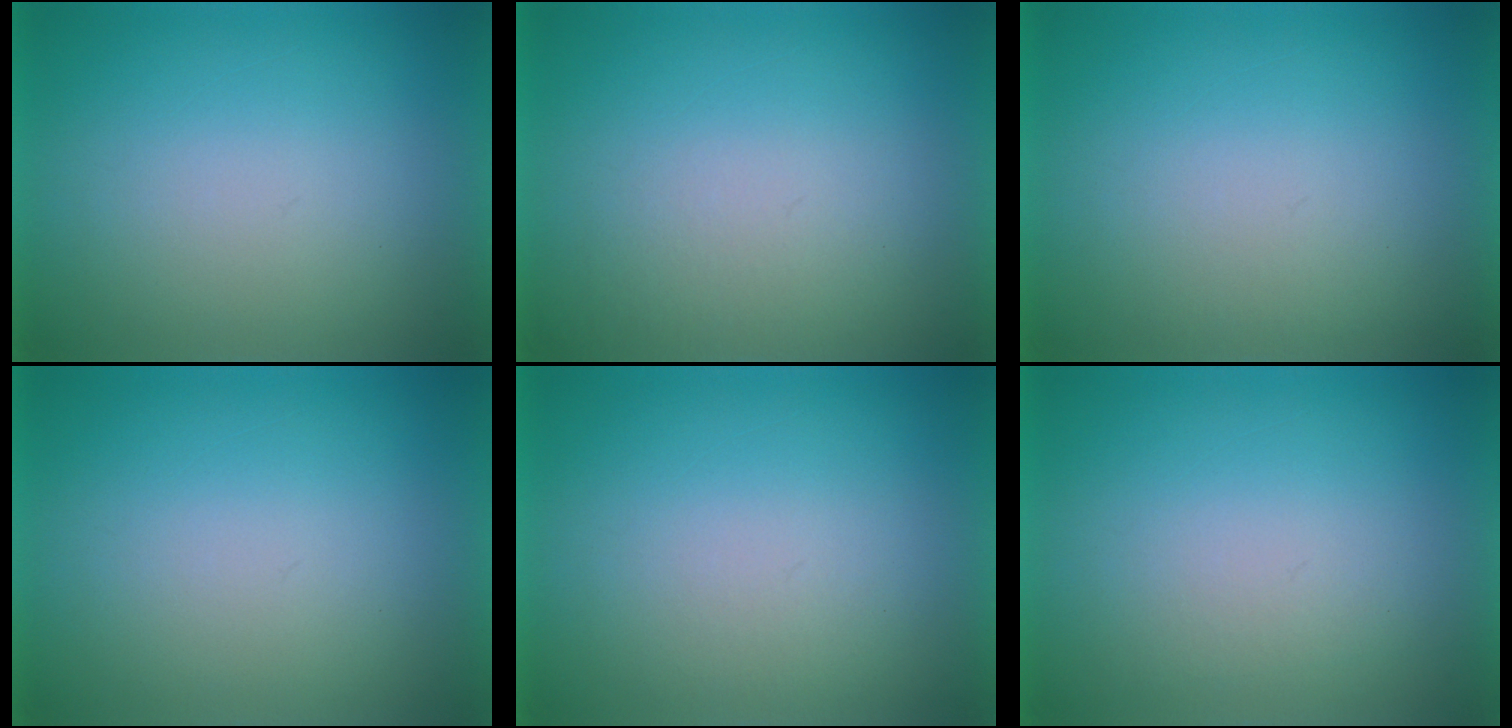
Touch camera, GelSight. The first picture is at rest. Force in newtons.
{"total": 1.7}
{"total": 1.9}
{"total": 0.0}
{"total": 1.1}
{"total": 1.0}